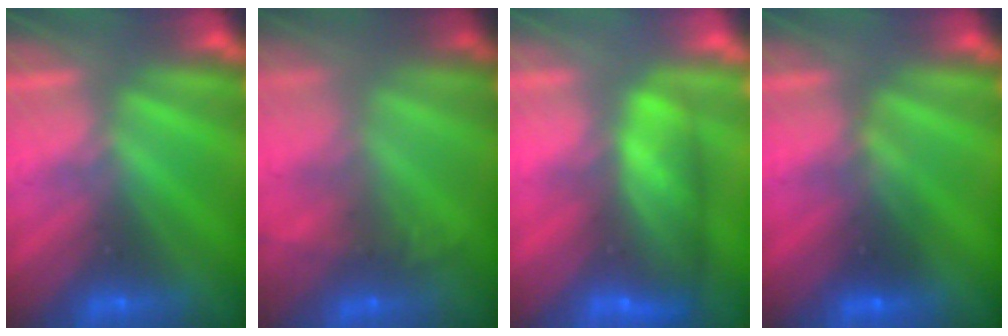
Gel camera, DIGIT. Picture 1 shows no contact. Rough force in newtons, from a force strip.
{"total": 7.5}
{"total": 11.6}
{"total": 2.7}